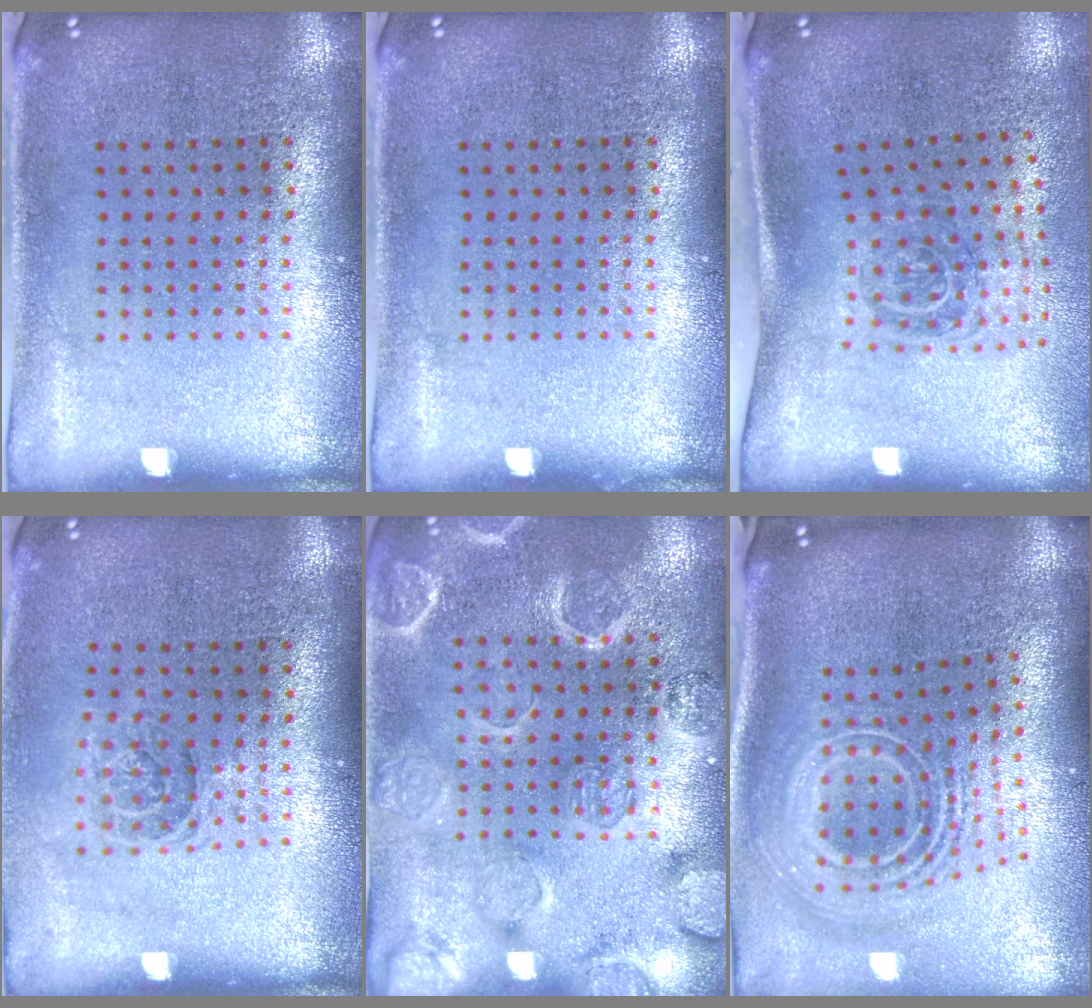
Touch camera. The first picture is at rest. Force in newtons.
{"total": 0.0}
{"total": 1.9, "press": 1.2, "slide": 1.5}
{"total": 1.1, "press": 1.0, "slide": 0.4}
{"total": 2.7, "press": 2.7, "slide": 0.0}
{"total": 2.9, "press": 1.9, "slide": 2.1}